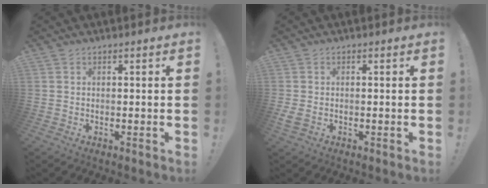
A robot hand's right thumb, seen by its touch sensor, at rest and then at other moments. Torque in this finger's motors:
{"motor_torque": [0.35, 0.21, 0.44, -0.12, 0.02]}